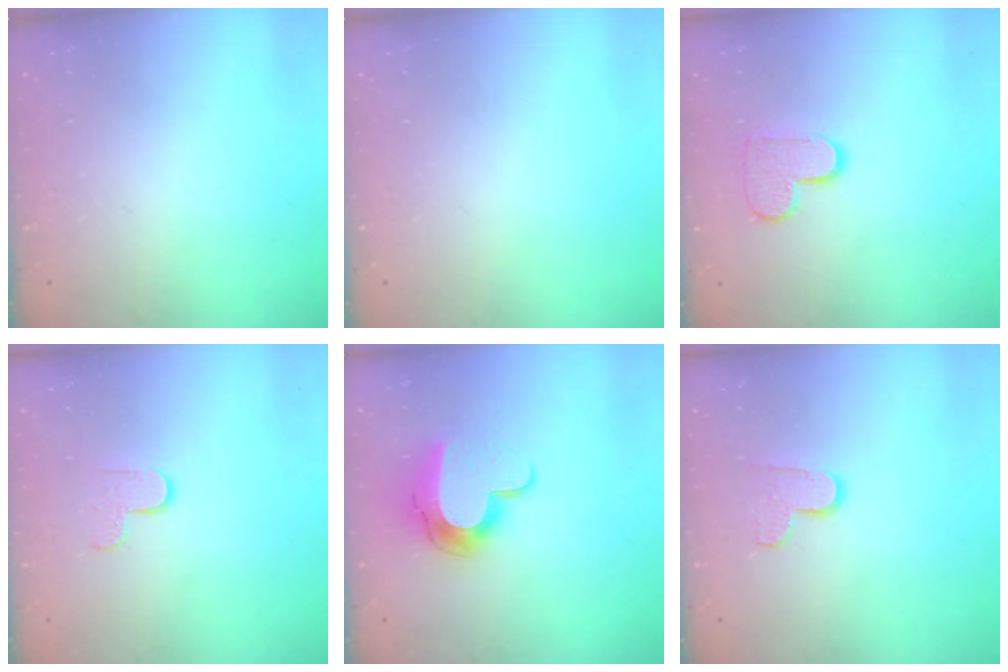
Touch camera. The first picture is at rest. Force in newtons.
{"total": 0.0}
{"total": 8.3, "press": 8.2, "slide": 0.4}
{"total": 2.9, "press": 2.9, "slide": 0.3}
{"total": 12.1, "press": 12.0, "slide": 0.9}
{"total": 7.0, "press": 7.0, "slide": 0.3}